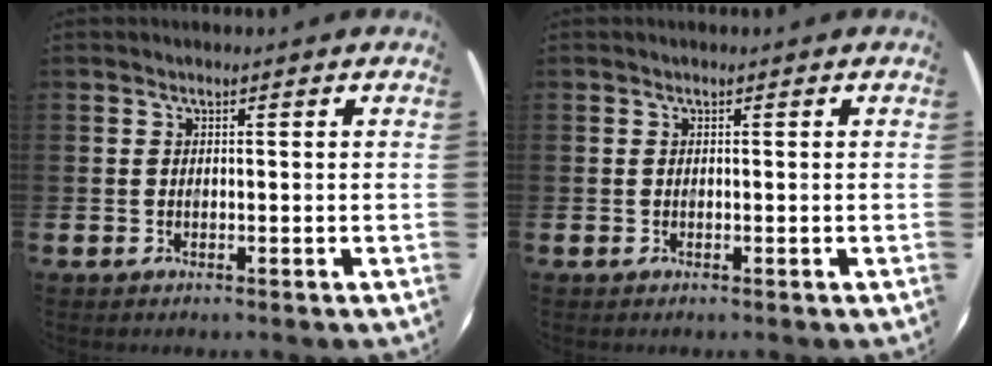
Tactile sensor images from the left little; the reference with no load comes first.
{"total": 0.0}